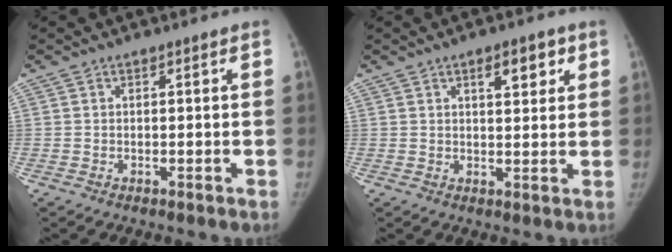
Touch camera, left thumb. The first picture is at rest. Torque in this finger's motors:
{"motor_torque": [-0.03, 0.31, 0.56, -0.12, 0.00]}